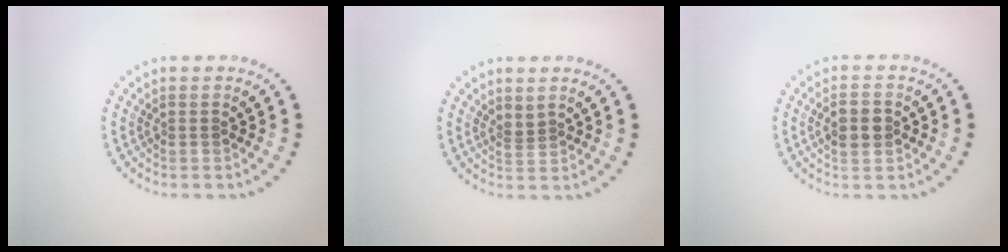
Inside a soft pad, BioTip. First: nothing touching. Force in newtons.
{"total": 0.8, "press": 0.5, "slide": 0.7}
{"total": 2.8, "press": 2.8, "slide": 0.1}